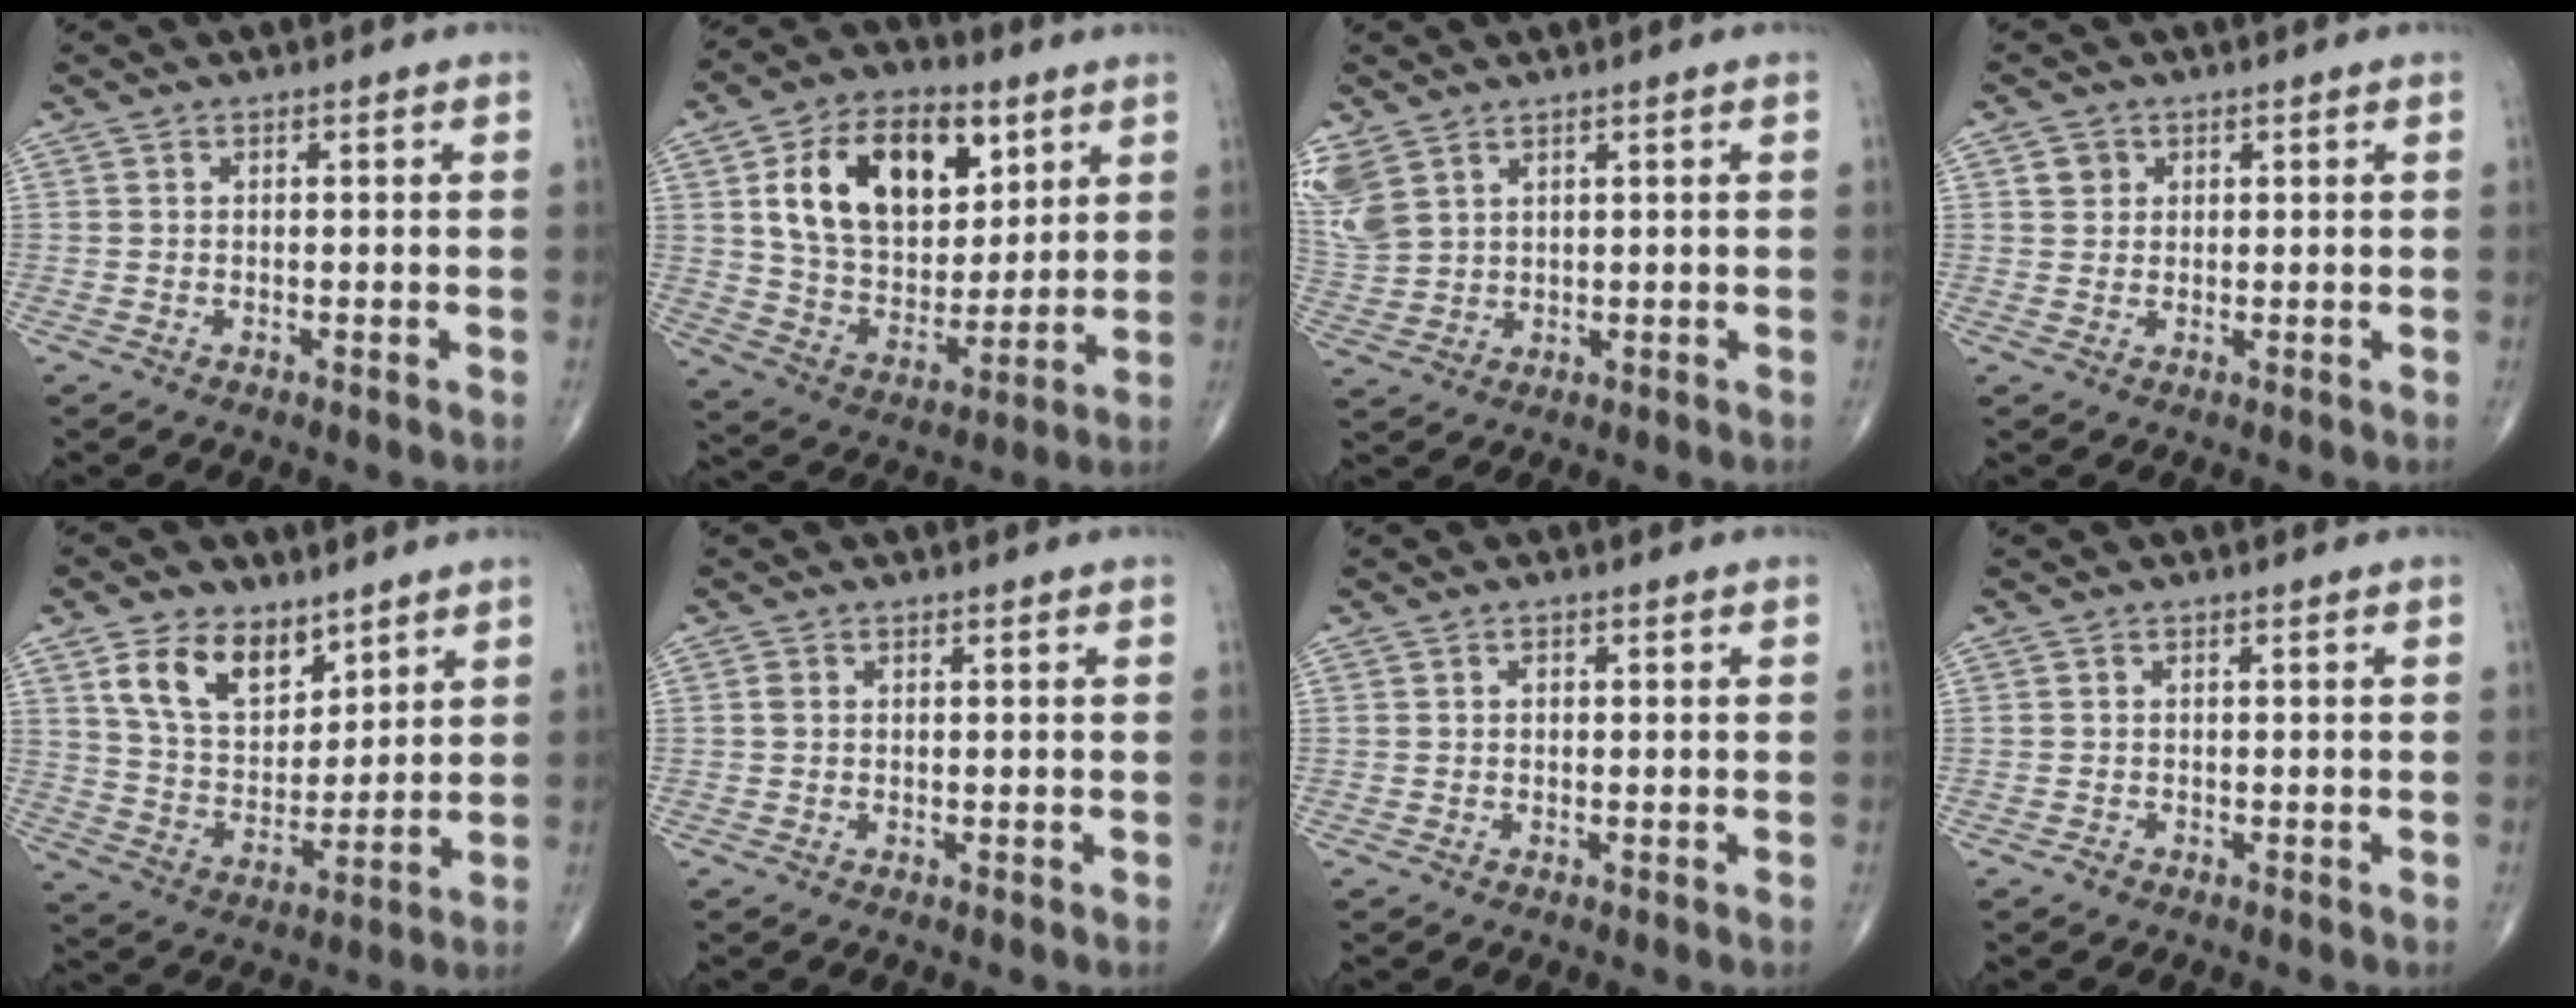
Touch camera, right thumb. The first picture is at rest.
{"total": 20.6, "force": [7.5, 13.0, 14.1], "torque": [-0.195, -0.026, 0.132]}
{"total": 9.1, "force": [4.9, 5.9, 5.0], "torque": [-0.131, -0.006, 0.113]}
{"total": 2.6, "force": [1.0, 2.3, 0.7], "torque": [-0.001, -0.005, 0.015]}
{"total": 12.4, "force": [7.2, 7.6, 6.7], "torque": [-0.089, -0.044, 0.141]}
{"total": 0.8, "force": [0.1, 0.6, 0.5], "torque": [-0.010, 0.000, 0.000]}
{"total": 0.6, "force": [0.0, 0.5, 0.3], "torque": [-0.002, 0.002, -0.002]}
{"total": 0.7, "force": [-0.5, 0.5, 0.2], "torque": [-0.003, 0.000, -0.013]}